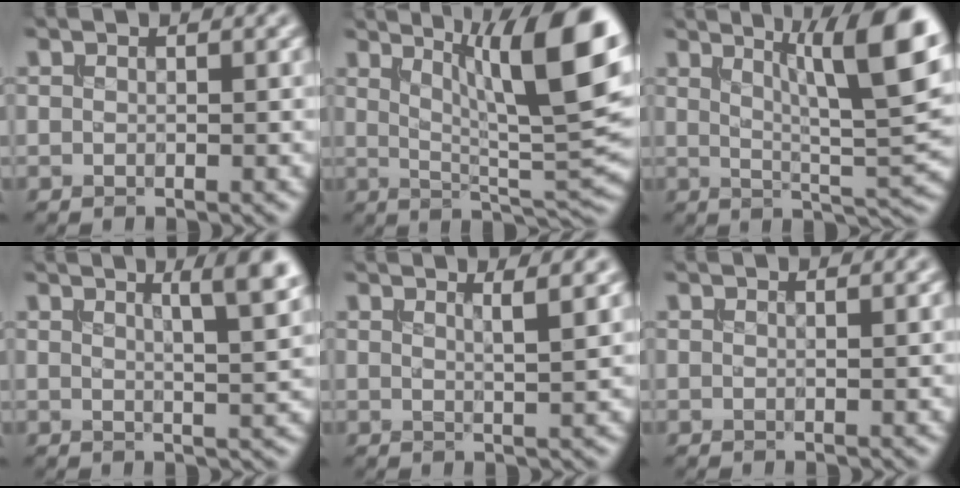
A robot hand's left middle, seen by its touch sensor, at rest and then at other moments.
{"total": 12.0, "force": [4.7, 2.9, 10.7], "torque": [-0.136, 0.006, 0.077]}
{"total": 10.7, "force": [4.6, 2.2, 9.4], "torque": [-0.122, 0.010, 0.075]}
{"total": 5.7, "force": [3.0, 1.4, 4.7], "torque": [-0.040, 0.012, 0.033]}
{"total": 2.4, "force": [1.4, 0.6, 1.9], "torque": [-0.017, 0.004, 0.012]}
{"total": 0.8, "force": [0.5, 0.3, 0.6], "torque": [-0.001, -0.002, -0.001]}